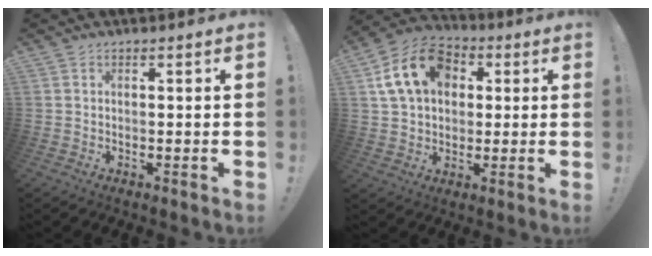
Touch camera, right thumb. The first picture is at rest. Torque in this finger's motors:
{"motor_torque": [0.83, 1.52, 1.13, 0.21, 0.14]}